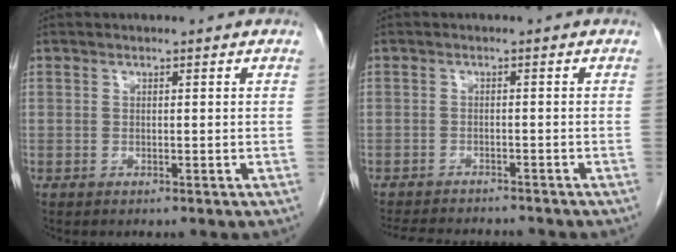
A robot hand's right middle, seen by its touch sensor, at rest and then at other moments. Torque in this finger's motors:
{"motor_torque": [0.09, -0.09, 0.00, 0.00]}